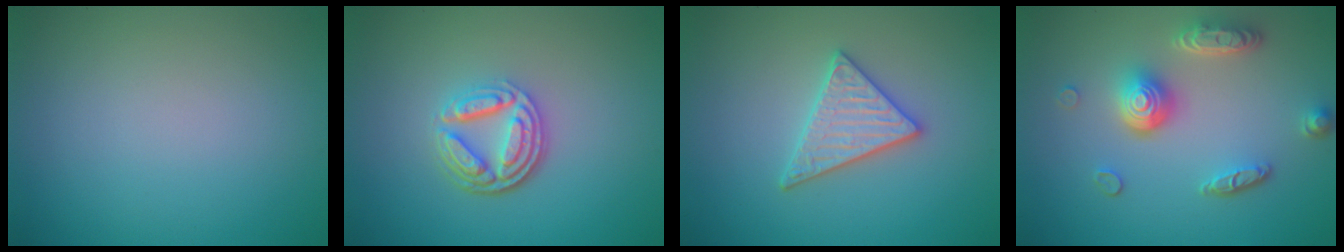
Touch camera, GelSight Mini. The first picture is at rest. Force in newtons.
{"total": 4.5, "press": 3.3, "slide": 3.0}
{"total": 3.0, "press": 3.0, "slide": 0.5}
{"total": 5.1, "press": 3.7, "slide": 3.4}